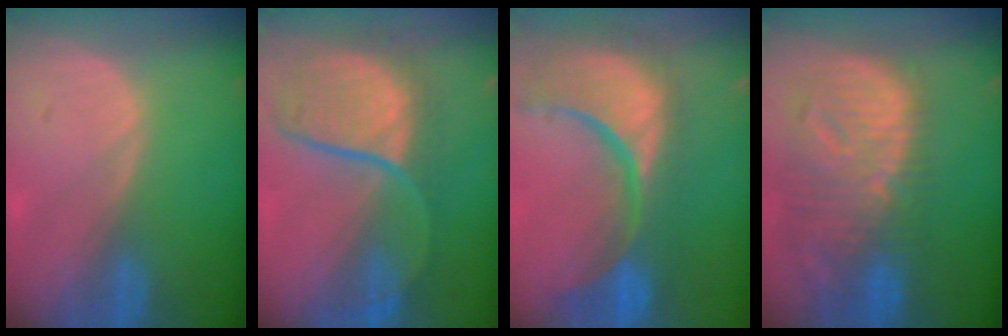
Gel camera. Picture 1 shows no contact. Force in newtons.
{"total": 10.0, "press": 9.3, "slide": 3.7}
{"total": 15.4, "press": 12.1, "slide": 9.6}
{"total": 12.7, "press": 11.0, "slide": 6.4}